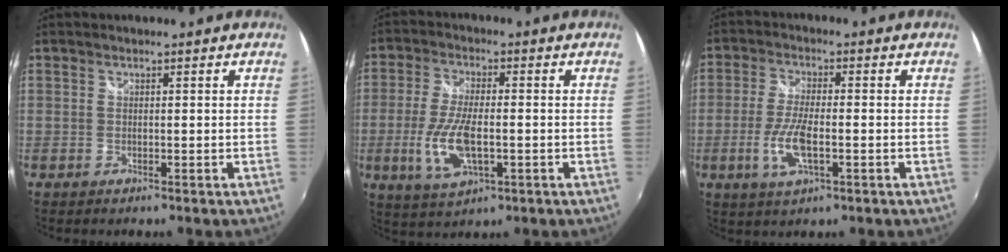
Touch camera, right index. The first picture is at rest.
{"total": 10.1, "force": [-2.4, 3.8, 9.0], "torque": [-0.191, -0.010, -0.043]}
{"total": 7.7, "force": [-2.2, 2.3, 7.0], "torque": [-0.149, -0.007, -0.044]}